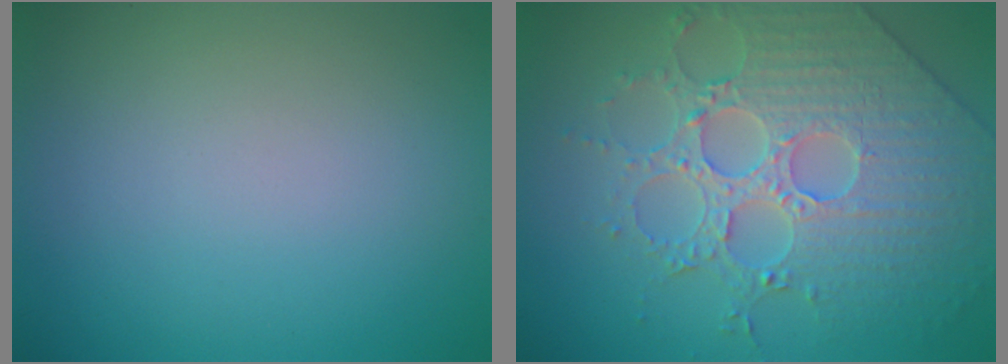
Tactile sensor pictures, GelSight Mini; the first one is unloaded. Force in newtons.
{"total": 5.2, "press": 5.1, "slide": 1.2}